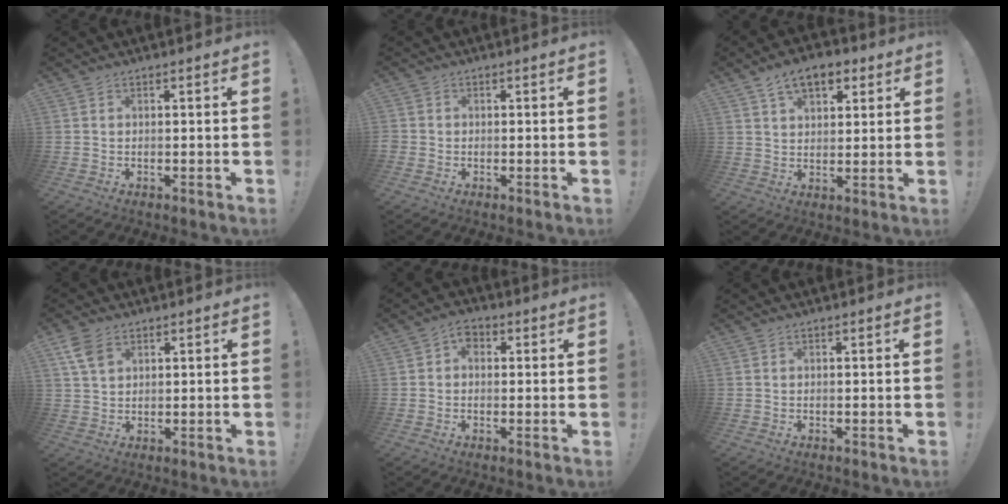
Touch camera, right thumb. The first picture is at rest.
{"total": 1.6, "force": [-0.5, 1.4, 0.5], "torque": [-0.006, 0.005, -0.009]}
{"total": 9.9, "force": [5.4, 5.9, 5.9], "torque": [-0.082, -0.011, 0.099]}
{"total": 6.4, "force": [3.2, 4.1, 3.8], "torque": [-0.064, -0.005, 0.064]}
{"total": 3.8, "force": [0.3, 2.9, 2.4], "torque": [-0.044, 0.009, 0.007]}
{"total": 0.0}